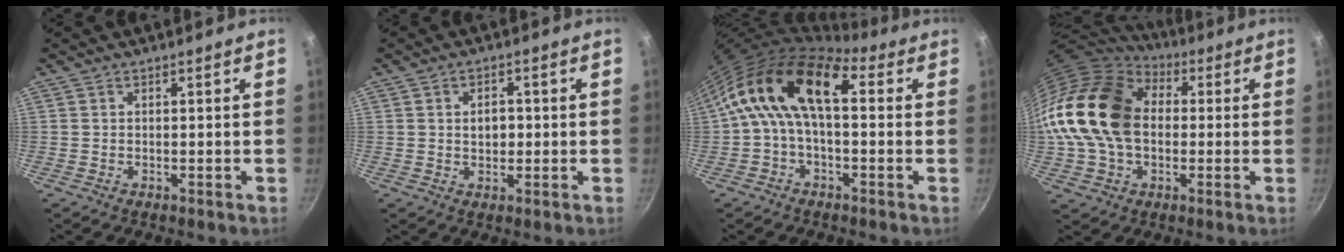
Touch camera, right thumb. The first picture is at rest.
{"total": 3.7, "force": [0.2, 2.6, 2.7], "torque": [-0.025, 0.003, 0.003]}
{"total": 14.6, "force": [2.2, 7.9, 12.1], "torque": [-0.208, 0.033, 0.018]}
{"total": 22.7, "force": [1.5, 16.2, 15.8], "torque": [-0.302, 0.043, 0.019]}